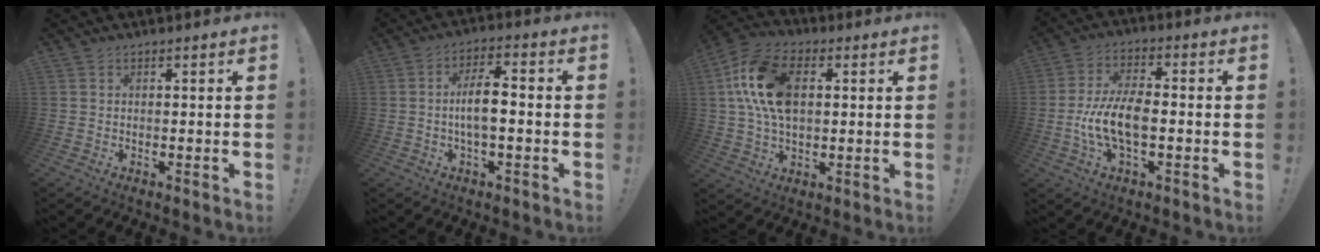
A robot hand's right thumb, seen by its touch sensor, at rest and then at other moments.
{"total": 8.4, "force": [-1.0, 3.0, 7.8], "torque": [-0.141, 0.008, -0.023]}
{"total": 17.2, "force": [3.3, 11.2, 12.7], "torque": [-0.240, 0.014, 0.066]}
{"total": 12.1, "force": [-2.4, 5.6, 10.5], "torque": [-0.219, 0.003, -0.041]}